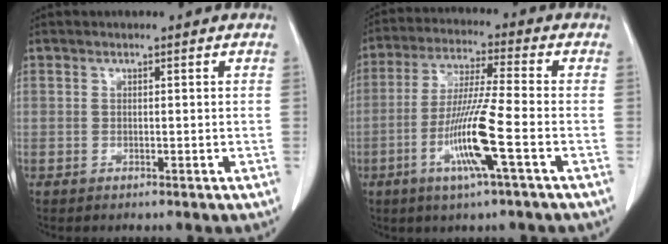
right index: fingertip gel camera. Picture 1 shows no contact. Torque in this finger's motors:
{"motor_torque": [1.72, -0.43, 0.84, 0.15]}